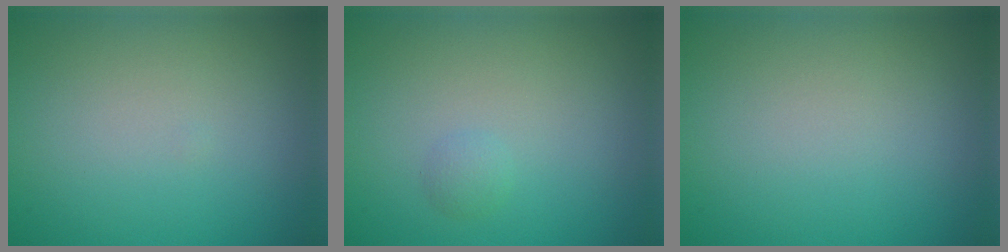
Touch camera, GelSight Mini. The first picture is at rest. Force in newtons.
{"total": 0.8, "press": 0.8, "slide": 0.0}
{"total": 0.0}